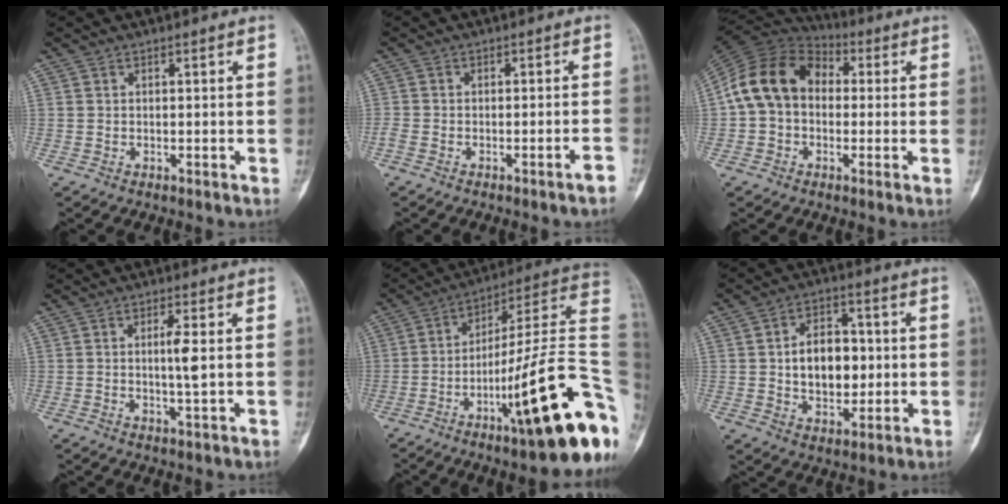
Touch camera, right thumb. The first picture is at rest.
{"total": 3.1, "force": [-2.1, 0.4, 2.3], "torque": [-0.045, 0.016, -0.034]}
{"total": 14.0, "force": [0.8, 10.8, 8.9], "torque": [-0.147, 0.038, -0.001]}
{"total": 3.9, "force": [0.2, 0.5, 3.9], "torque": [-0.076, -0.005, 0.003]}
{"total": 26.6, "force": [-8.4, 4.7, 24.7], "torque": [-0.295, 0.059, -0.122]}
{"total": 11.5, "force": [0.4, 7.7, 8.5], "torque": [-0.096, 0.009, 0.009]}